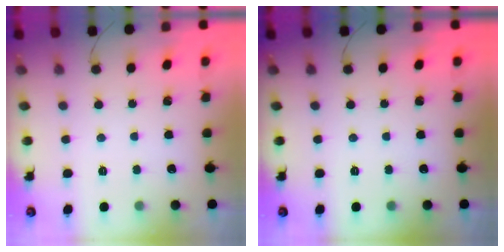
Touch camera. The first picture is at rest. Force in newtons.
{"total": 0.0}